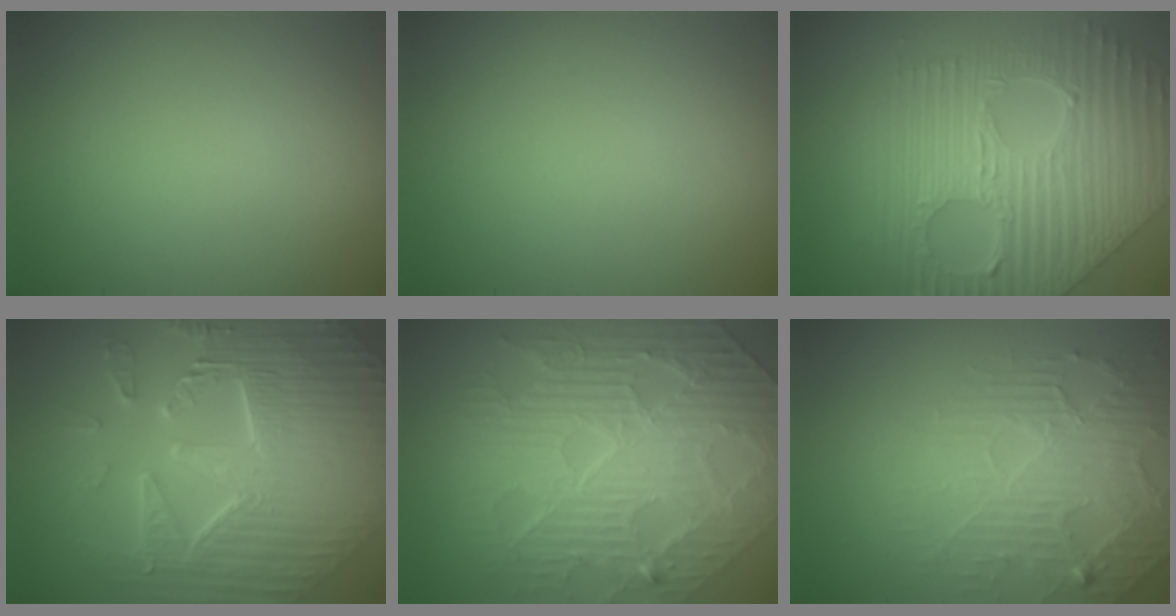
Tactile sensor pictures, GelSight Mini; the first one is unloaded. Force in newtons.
{"total": 0.0}
{"total": 9.9, "press": 7.0, "slide": 7.0}
{"total": 11.1, "press": 7.7, "slide": 8.0}
{"total": 11.4, "press": 7.5, "slide": 8.5}
{"total": 4.2, "press": 3.8, "slide": 1.6}